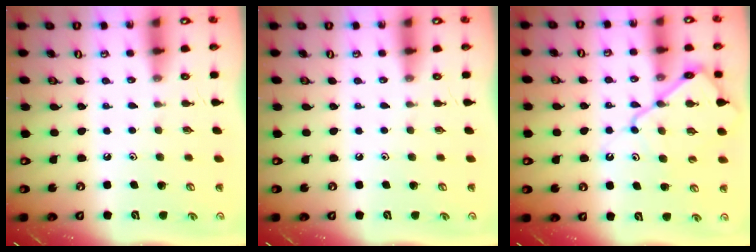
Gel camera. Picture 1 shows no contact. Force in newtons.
{"total": 0.0}
{"total": 13.7, "press": 13.6, "slide": 1.4}